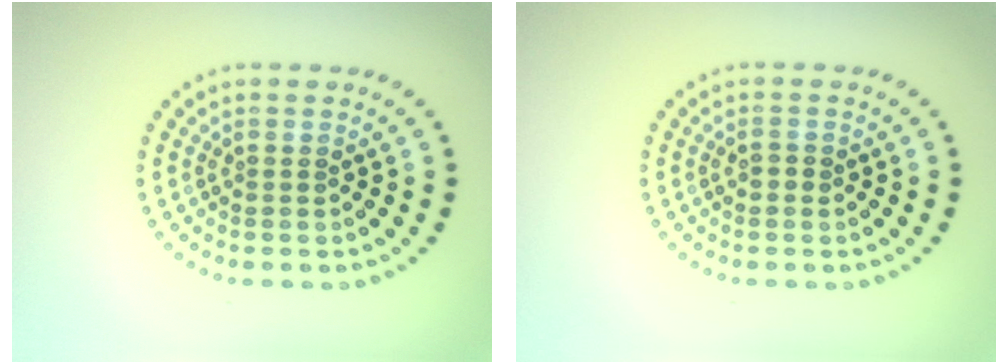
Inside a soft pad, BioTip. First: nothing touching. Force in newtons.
{"total": 0.8, "press": 0.8, "slide": 0.2}